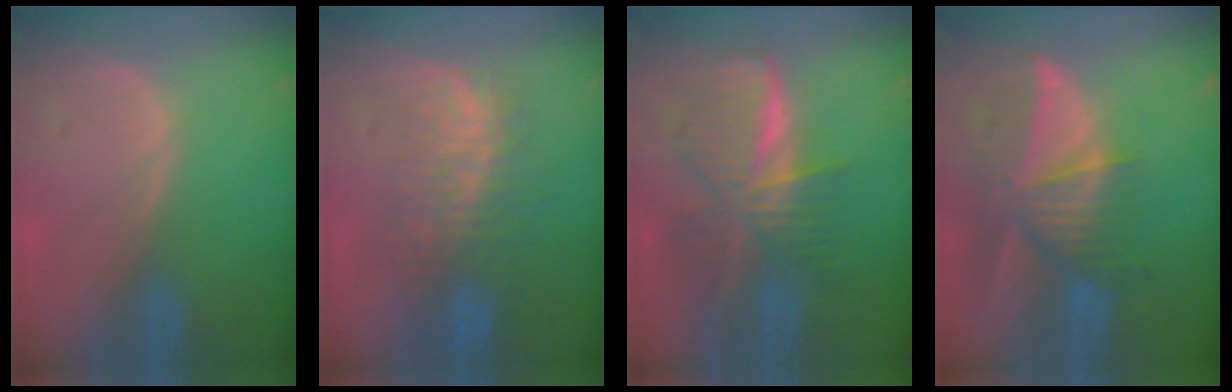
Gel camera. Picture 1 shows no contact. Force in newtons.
{"total": 8.5, "press": 7.7, "slide": 3.6}
{"total": 9.0, "press": 9.0, "slide": 0.6}
{"total": 9.7, "press": 8.6, "slide": 4.4}